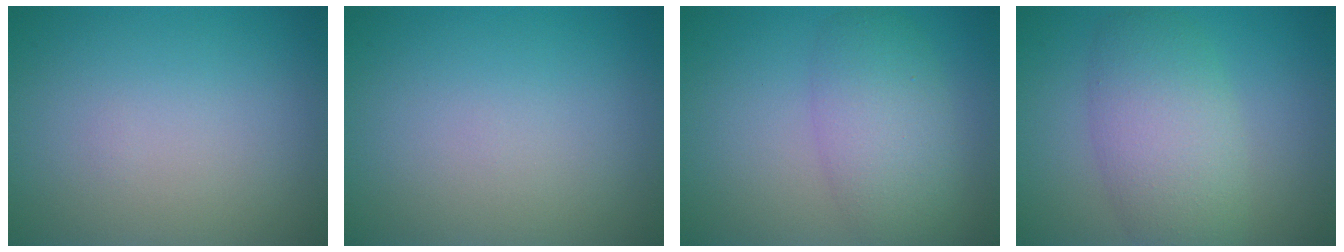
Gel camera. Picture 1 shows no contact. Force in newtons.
{"total": 0.0}
{"total": 4.9, "press": 4.9, "slide": 0.3}
{"total": 5.8, "press": 5.8, "slide": 0.6}